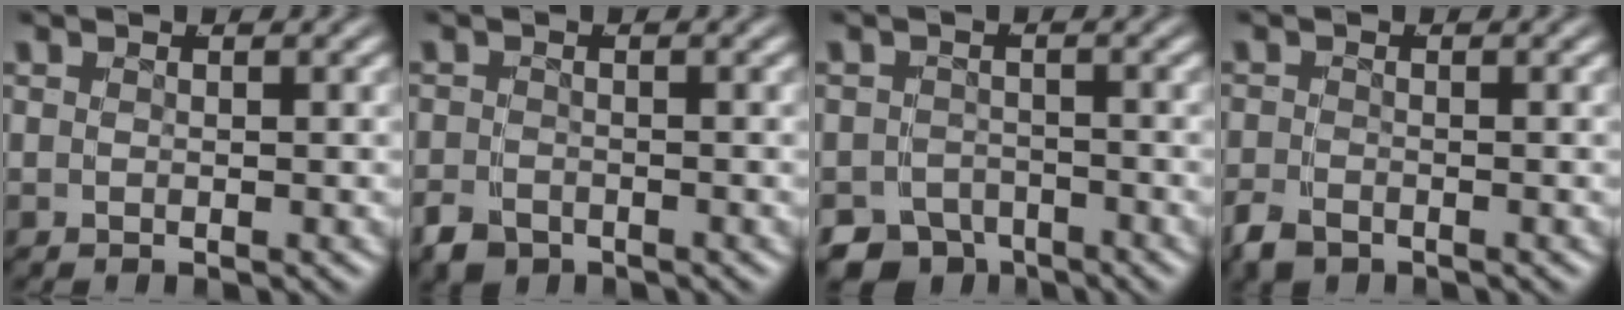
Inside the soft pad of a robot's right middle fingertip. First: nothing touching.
{"total": 2.6, "force": [-2.0, 1.6, 0.6], "torque": [-0.001, -0.008, -0.033]}
{"total": 7.0, "force": [-5.5, 4.1, 1.3], "torque": [0.007, -0.014, -0.093]}
{"total": 1.9, "force": [-1.5, 1.0, 0.5], "torque": [-0.011, -0.007, -0.025]}